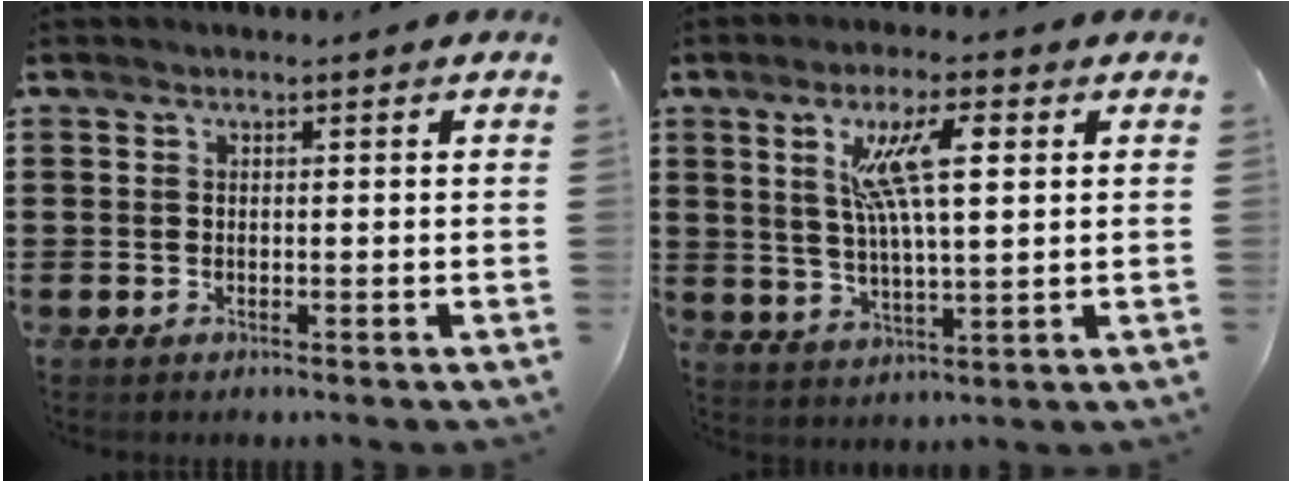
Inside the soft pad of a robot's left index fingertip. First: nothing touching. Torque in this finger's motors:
{"motor_torque": [2.08, -0.06, 0.74, 0.14]}